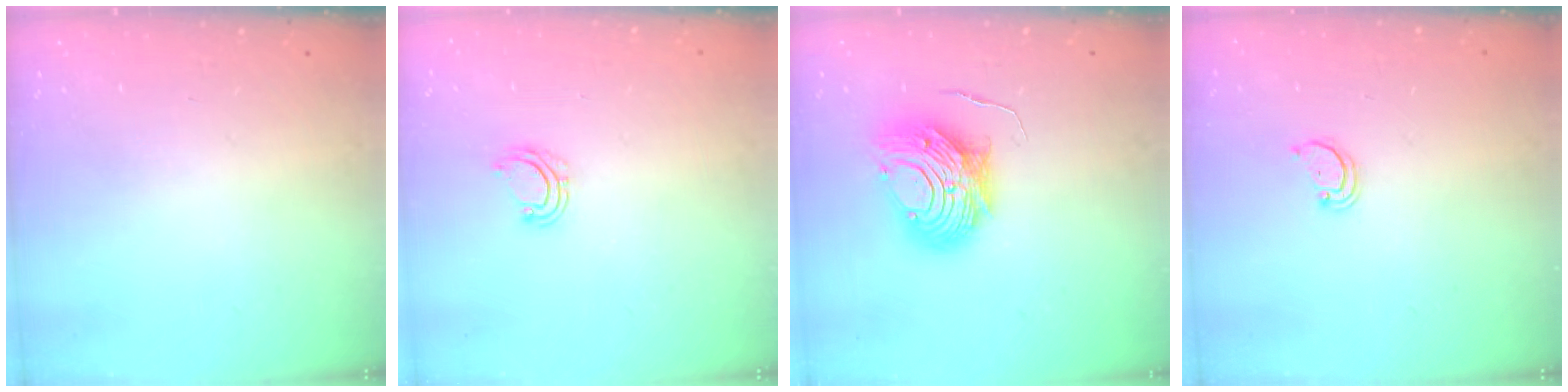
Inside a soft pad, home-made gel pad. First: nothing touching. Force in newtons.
{"total": 6.0, "press": 5.8, "slide": 1.6}
{"total": 10.5, "press": 10.5, "slide": 1.0}
{"total": 1.6, "press": 1.6, "slide": 0.1}